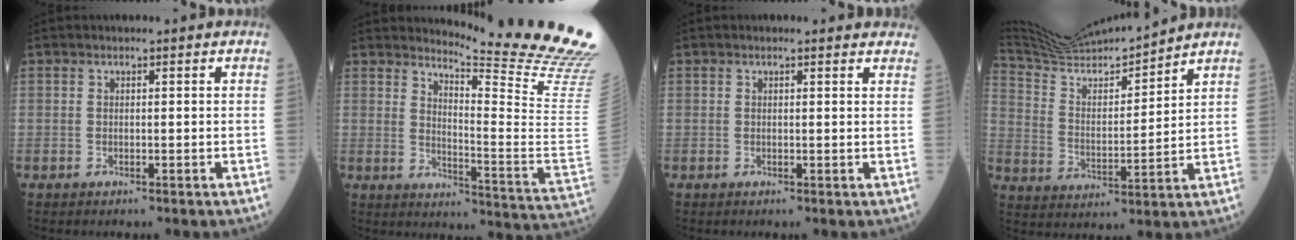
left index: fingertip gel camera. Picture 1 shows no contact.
{"total": 21.5, "force": [20.3, -3.0, 6.2], "torque": [-0.107, -0.189, 0.236]}
{"total": 4.5, "force": [4.2, 1.0, 1.3], "torque": [-0.007, 0.001, 0.026]}
{"total": 13.5, "force": [13.0, -0.5, 3.6], "torque": [-0.080, 0.002, 0.240]}